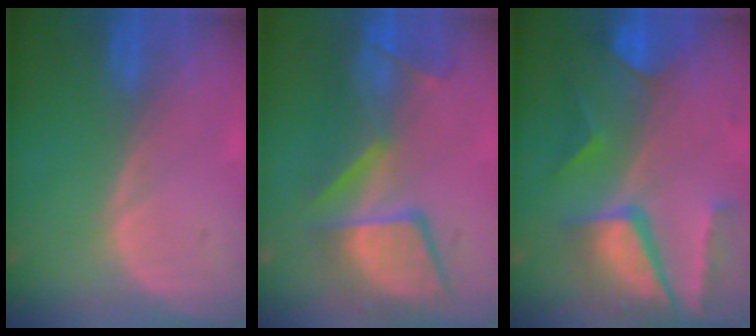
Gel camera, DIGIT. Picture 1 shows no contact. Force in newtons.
{"total": 10.2, "press": 9.8, "slide": 2.9}
{"total": 10.5, "press": 8.7, "slide": 6.0}